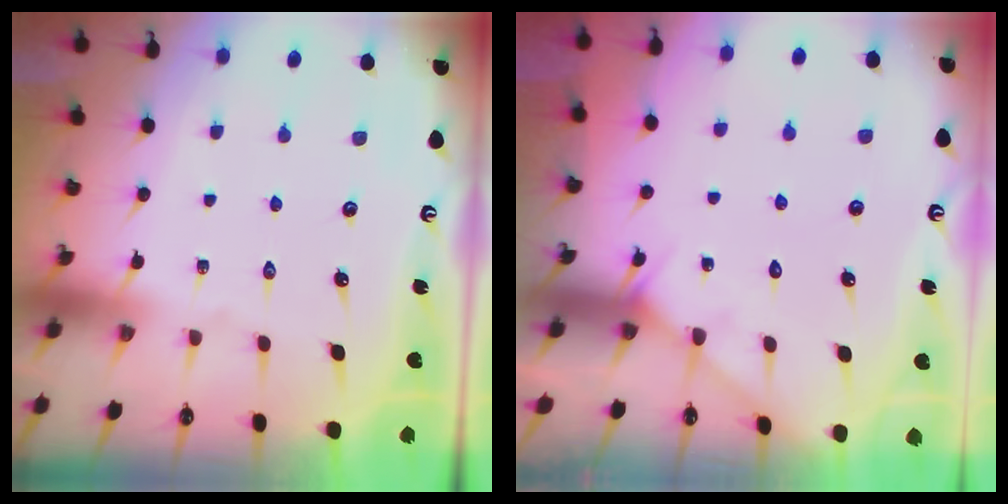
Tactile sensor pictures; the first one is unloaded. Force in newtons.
{"total": 3.6, "press": 3.6, "slide": 0.4}